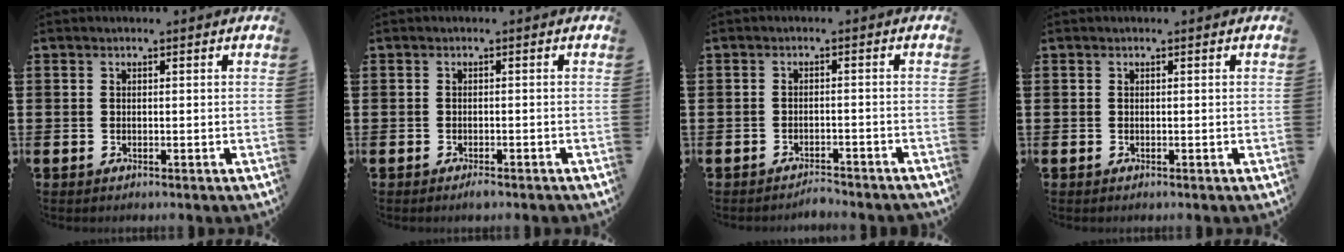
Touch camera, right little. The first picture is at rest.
{"total": 0.8, "force": [-0.6, 0.2, 0.5], "torque": [-0.011, -0.002, -0.012]}
{"total": 1.6, "force": [-1.6, 0.0, 0.1], "torque": [-0.008, 0.003, -0.034]}
{"total": 0.0}